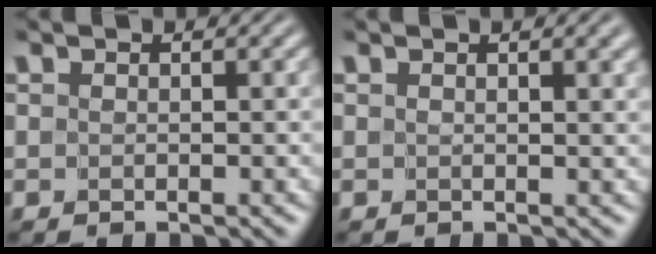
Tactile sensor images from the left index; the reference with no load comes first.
{"total": 3.3, "force": [1.6, 1.1, 2.6], "torque": [-0.022, 0.003, 0.010]}